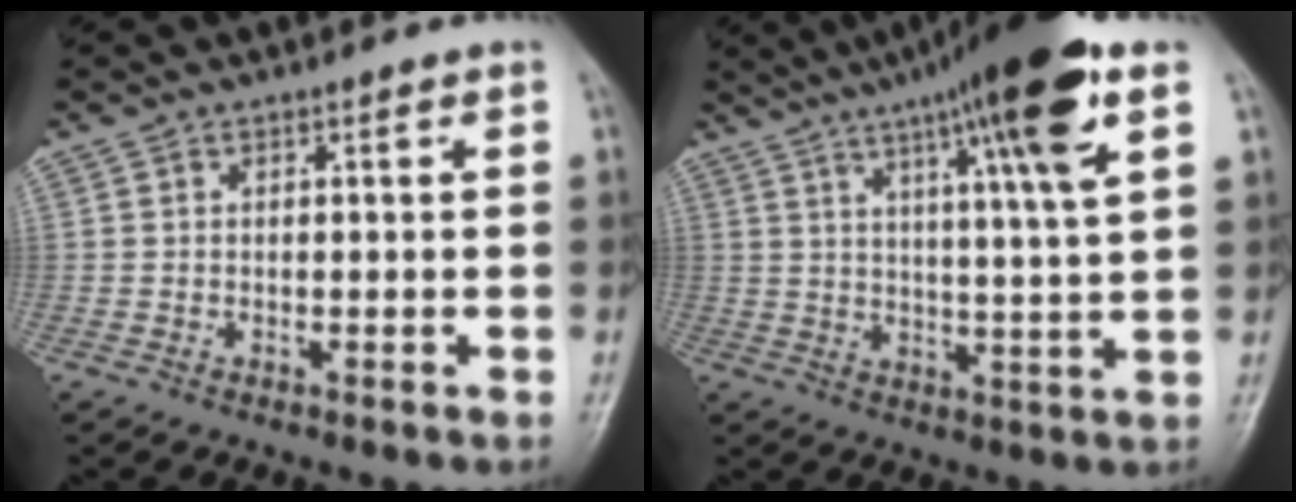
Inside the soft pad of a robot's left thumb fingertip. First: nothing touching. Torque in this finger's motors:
{"motor_torque": [0.82, 0.71, 1.66, -1.12, 0.37]}